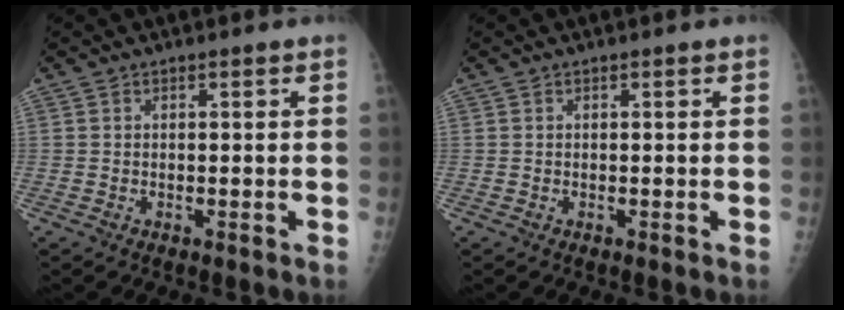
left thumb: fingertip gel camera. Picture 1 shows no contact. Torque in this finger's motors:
{"motor_torque": [0.00, 0.00, -0.05, -0.05, 0.00]}